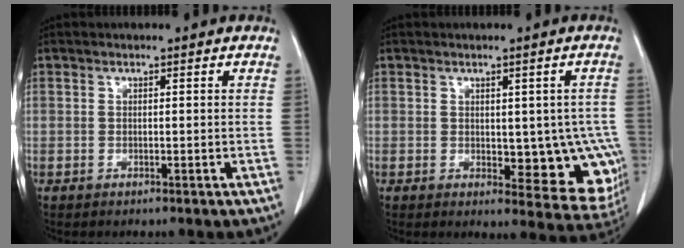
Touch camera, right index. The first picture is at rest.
{"total": 10.8, "force": [-0.9, 5.4, 9.3], "torque": [-0.084, -0.005, 0.000]}